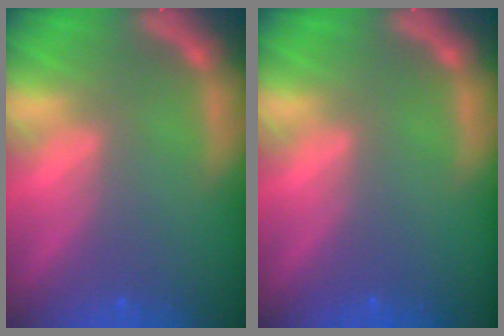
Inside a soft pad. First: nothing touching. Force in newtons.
{"total": 0.0}